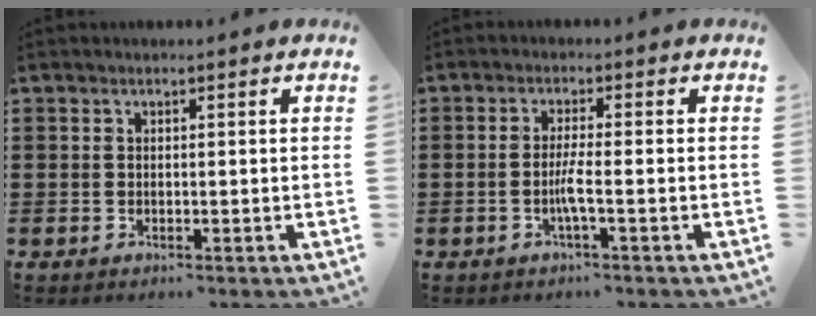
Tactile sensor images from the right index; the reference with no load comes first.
{"total": 3.1, "force": [-1.1, -0.2, 2.9], "torque": [-0.067, -0.011, -0.026]}